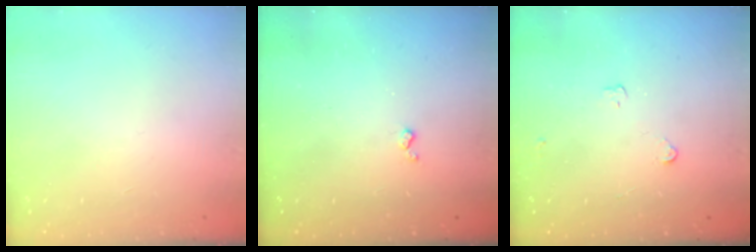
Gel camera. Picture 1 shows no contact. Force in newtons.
{"total": 2.9, "press": 2.9, "slide": 0.5}
{"total": 3.3, "press": 3.3, "slide": 0.5}